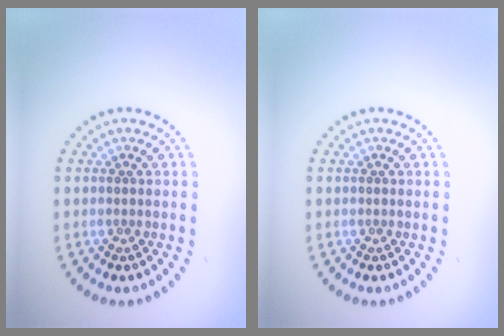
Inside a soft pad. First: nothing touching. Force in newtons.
{"total": 0.0}